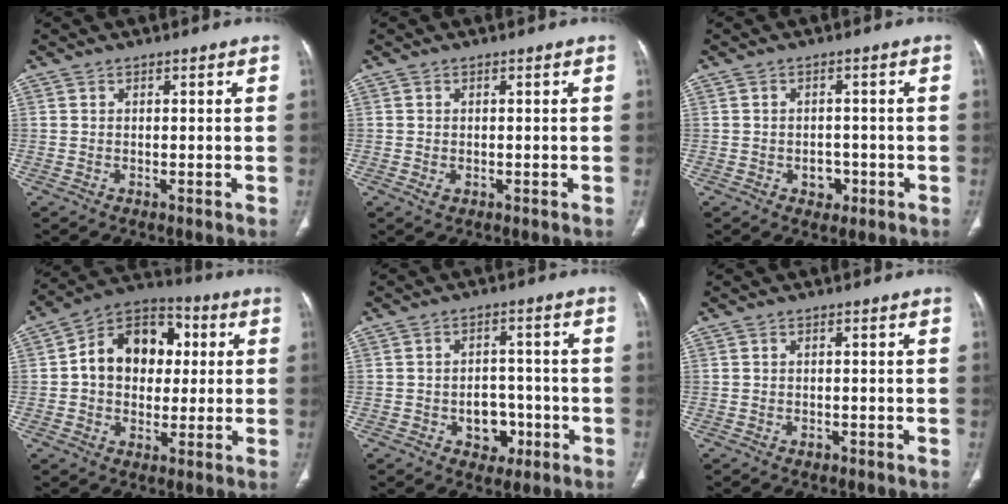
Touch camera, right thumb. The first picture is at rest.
{"total": 1.1, "force": [-0.3, 0.8, 0.7], "torque": [-0.014, 0.002, 0.000]}
{"total": 3.1, "force": [-1.2, 2.4, 1.6], "torque": [-0.006, 0.006, -0.012]}
{"total": 15.1, "force": [2.0, 11.2, 10.0], "torque": [-0.112, 0.021, 0.024]}
{"total": 6.3, "force": [-2.2, 4.8, 3.5], "torque": [-0.018, 0.023, -0.025]}
{"total": 0.6, "force": [-0.4, 0.4, 0.2], "torque": [-0.003, 0.000, -0.005]}